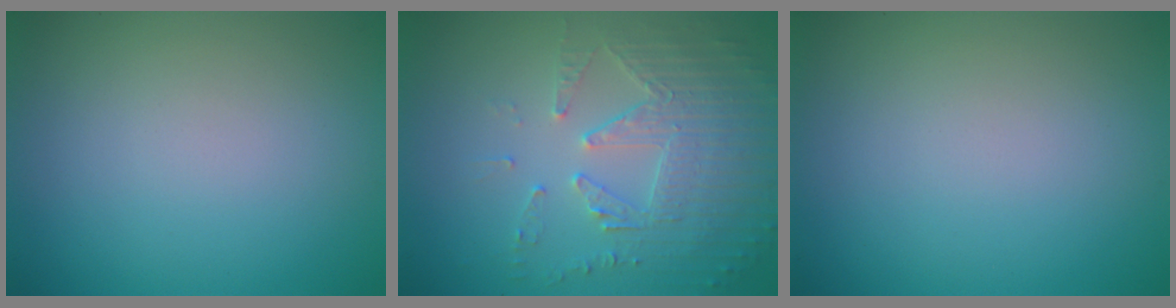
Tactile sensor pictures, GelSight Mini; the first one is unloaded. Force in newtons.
{"total": 5.1, "press": 3.7, "slide": 3.6}
{"total": 0.0}